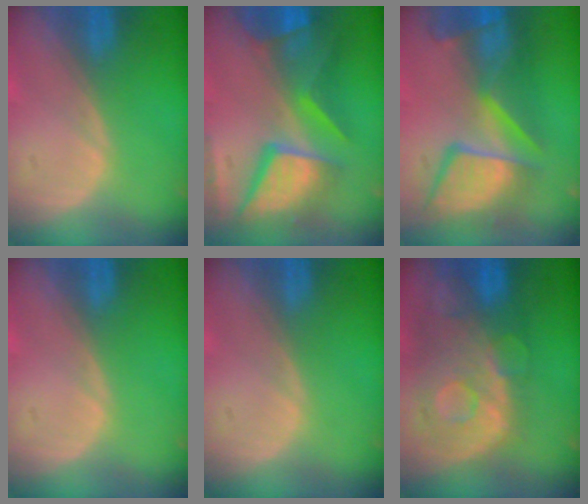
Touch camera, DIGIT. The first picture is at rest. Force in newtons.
{"total": 12.1, "press": 9.9, "slide": 6.9}
{"total": 11.3, "press": 10.5, "slide": 4.2}
{"total": 0.0}
{"total": 0.0}
{"total": 11.3, "press": 9.8, "slide": 5.7}